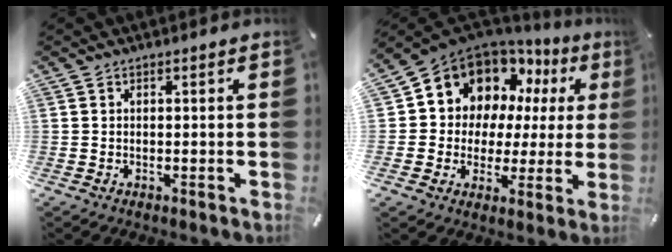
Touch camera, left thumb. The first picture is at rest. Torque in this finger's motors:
{"motor_torque": [2.49, 2.52, 1.51, -1.26, 0.23]}